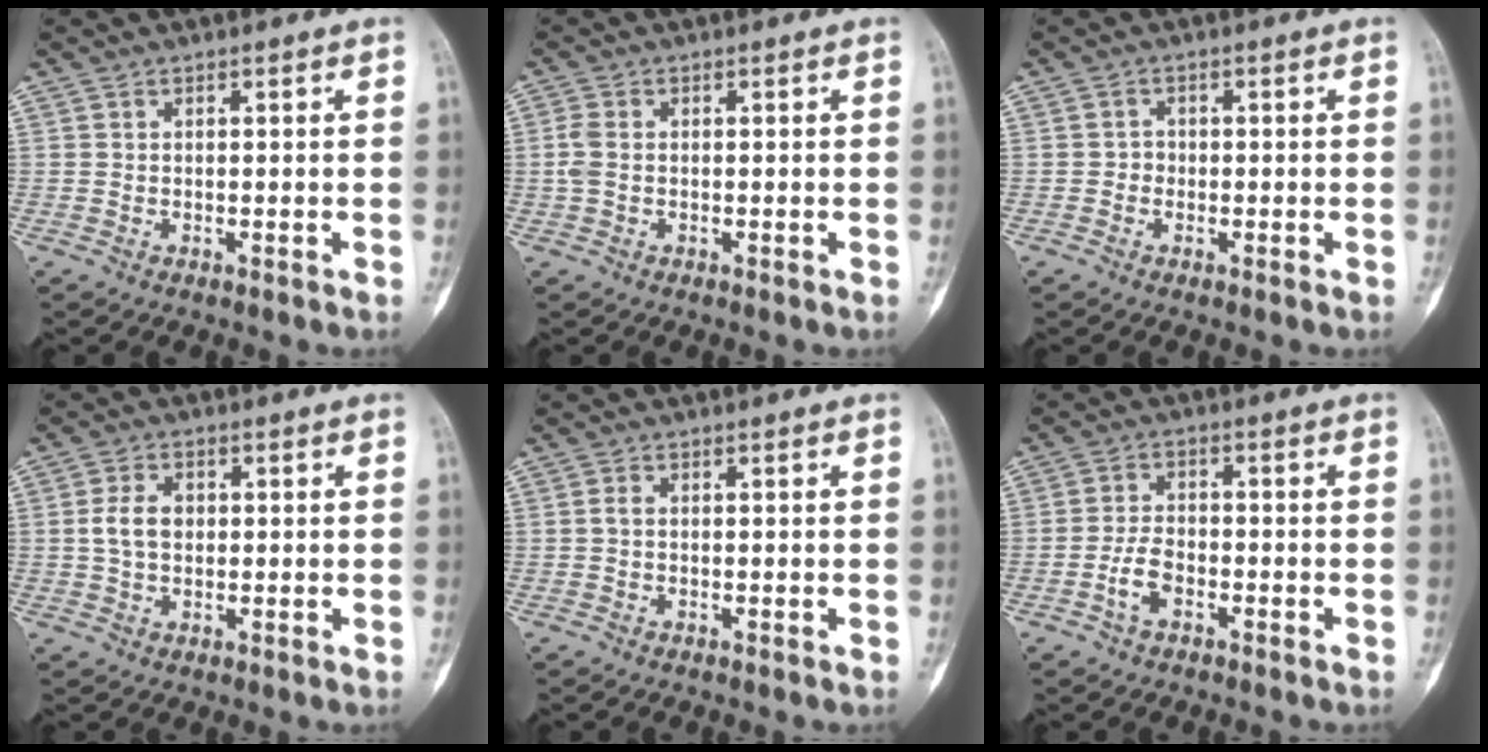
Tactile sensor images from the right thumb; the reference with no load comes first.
{"total": 2.4, "force": [-0.1, 1.5, 1.8], "torque": [-0.055, 0.001, -0.007]}
{"total": 1.3, "force": [-0.5, 1.2, 0.4], "torque": [0.004, 0.007, -0.012]}
{"total": 4.8, "force": [0.3, 3.3, 3.5], "torque": [-0.067, 0.009, 0.004]}
{"total": 0.9, "force": [-0.1, 0.6, 0.7], "torque": [-0.014, 0.001, -0.005]}
{"total": 4.5, "force": [-2.2, 2.5, 3.1], "torque": [-0.060, 0.019, -0.045]}